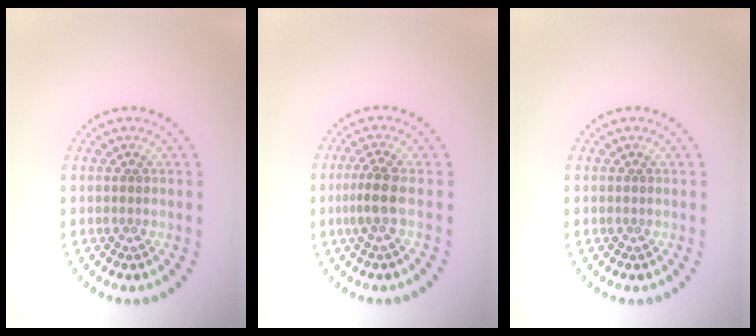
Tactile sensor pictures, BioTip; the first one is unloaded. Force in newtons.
{"total": 2.2, "press": 1.6, "slide": 1.5}
{"total": 0.0}